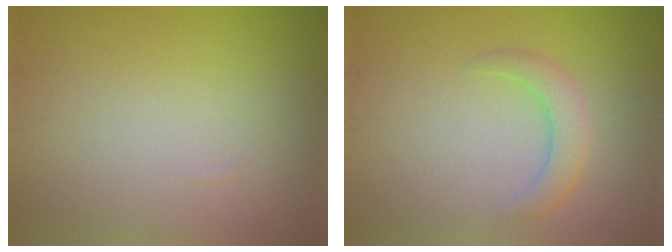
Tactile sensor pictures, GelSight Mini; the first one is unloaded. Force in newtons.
{"total": 2.4, "press": 2.4, "slide": 0.1}